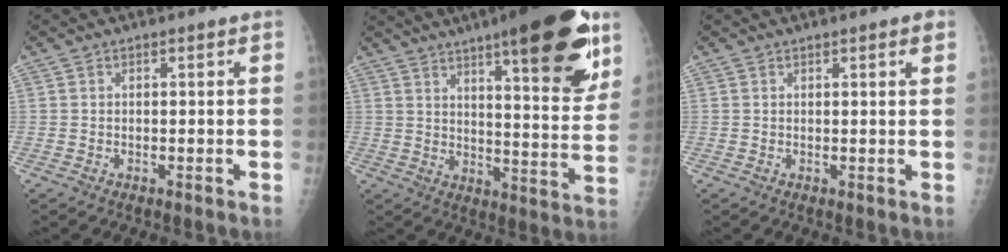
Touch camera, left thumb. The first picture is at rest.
{"total": 22.6, "force": [13.2, 5.2, 17.6], "torque": [-0.220, -0.054, 0.188]}
{"total": 1.7, "force": [1.0, 0.2, 1.4], "torque": [-0.018, -0.003, 0.012]}